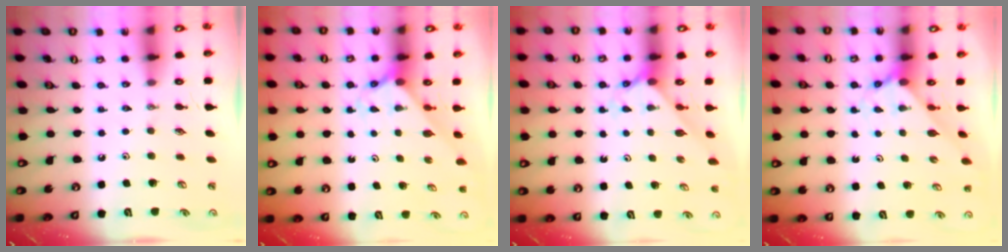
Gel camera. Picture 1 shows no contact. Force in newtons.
{"total": 2.1, "press": 2.1, "slide": 0.1}
{"total": 2.3, "press": 2.3, "slide": 0.2}
{"total": 2.6, "press": 2.6, "slide": 0.2}